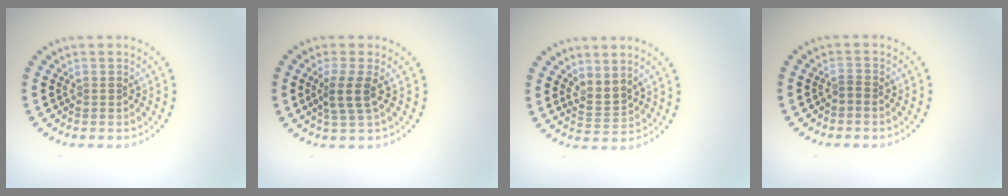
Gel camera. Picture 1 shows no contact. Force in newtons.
{"total": 2.5, "press": 2.0, "slide": 1.5}
{"total": 2.1, "press": 1.6, "slide": 1.4}
{"total": 0.6, "press": 0.3, "slide": 0.5}